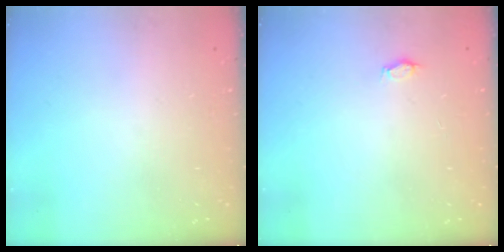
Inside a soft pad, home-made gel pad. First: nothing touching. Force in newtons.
{"total": 2.7, "press": 2.5, "slide": 1.1}